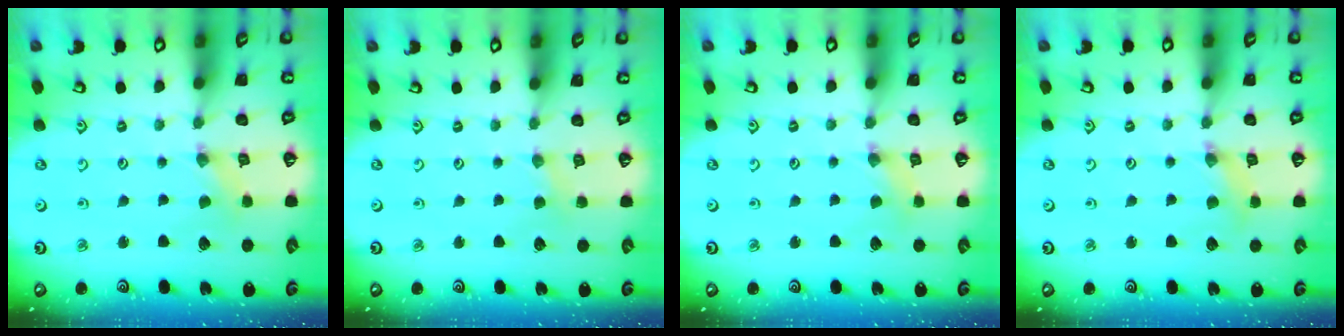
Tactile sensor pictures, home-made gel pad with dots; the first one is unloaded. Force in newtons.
{"total": 1.9, "press": 1.8, "slide": 0.3}
{"total": 1.2, "press": 1.2, "slide": 0.2}
{"total": 2.8, "press": 2.8, "slide": 0.4}